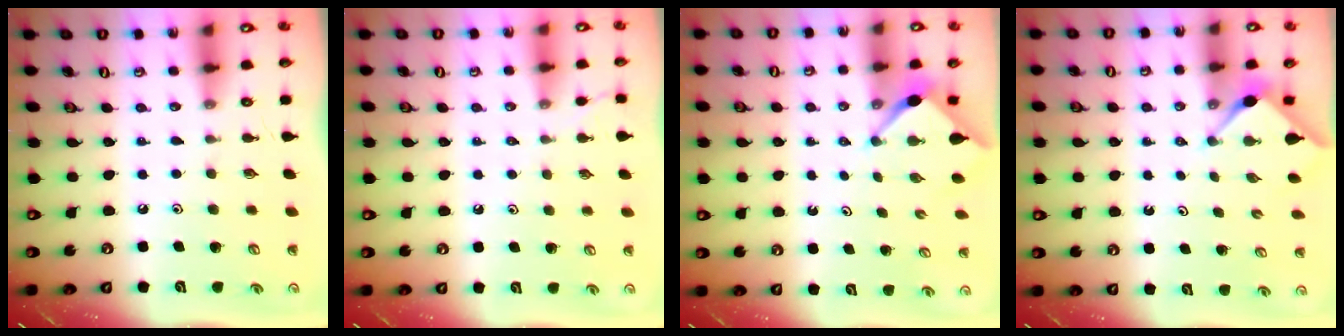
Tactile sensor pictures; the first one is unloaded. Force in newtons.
{"total": 1.3, "press": 1.3, "slide": 0.3}
{"total": 3.4, "press": 3.4, "slide": 0.4}
{"total": 3.0, "press": 3.0, "slide": 0.4}